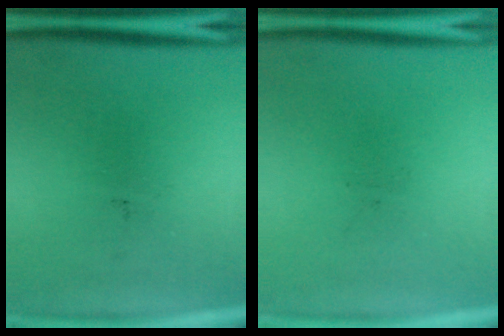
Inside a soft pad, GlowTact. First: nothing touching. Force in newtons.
{"total": 0.0}